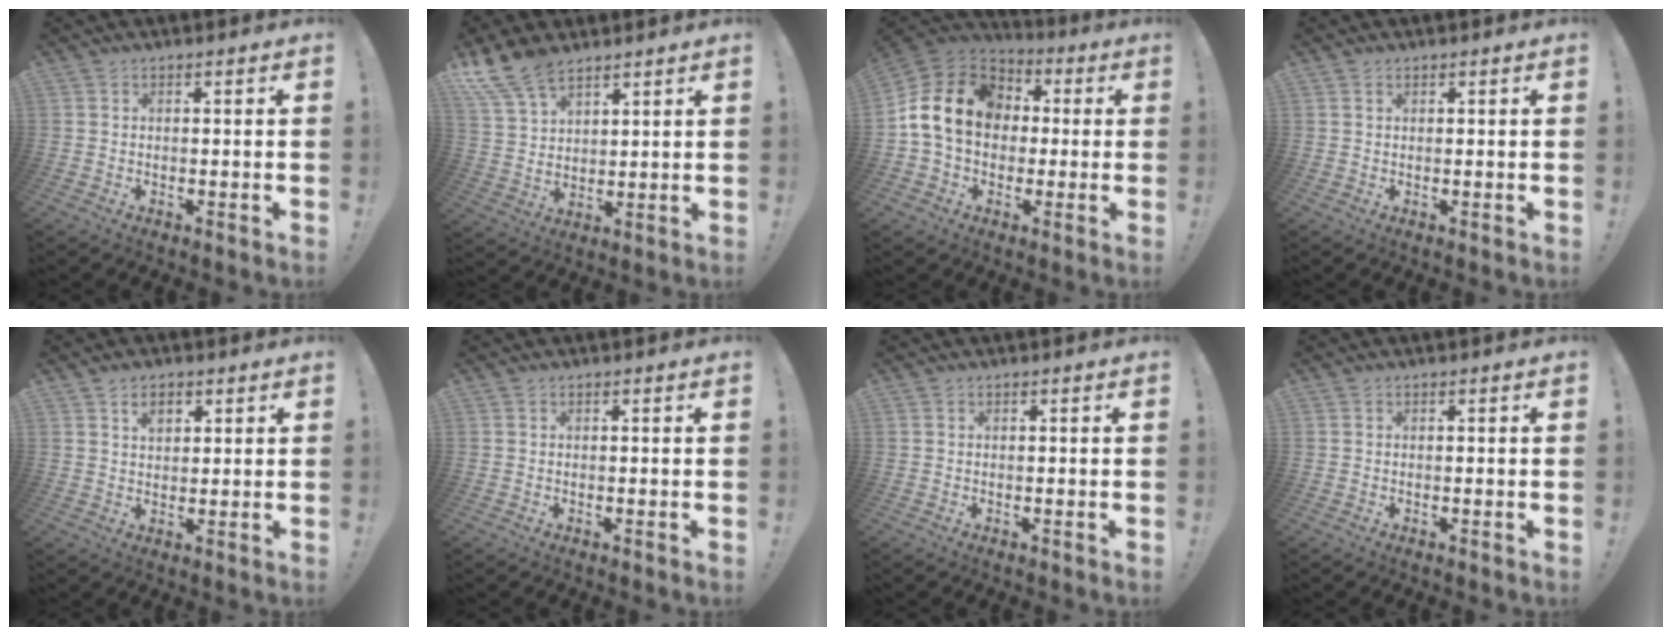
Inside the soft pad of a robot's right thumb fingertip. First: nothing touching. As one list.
[{"total": 12.2, "force": [9.1, 6.2, 5.4], "torque": [-0.109, -0.045, 0.177]}, {"total": 17.5, "force": [2.2, 13.5, 10.9], "torque": [-0.186, 0.014, 0.045]}, {"total": 0.6, "force": [0.5, 0.3, 0.2], "torque": [0.000, -0.002, 0.009]}, {"total": 4.1, "force": [2.2, 2.7, 2.1], "torque": [-0.023, -0.008, 0.036]}, {"total": 0.0}, {"total": 0.0}, {"total": 0.0}]